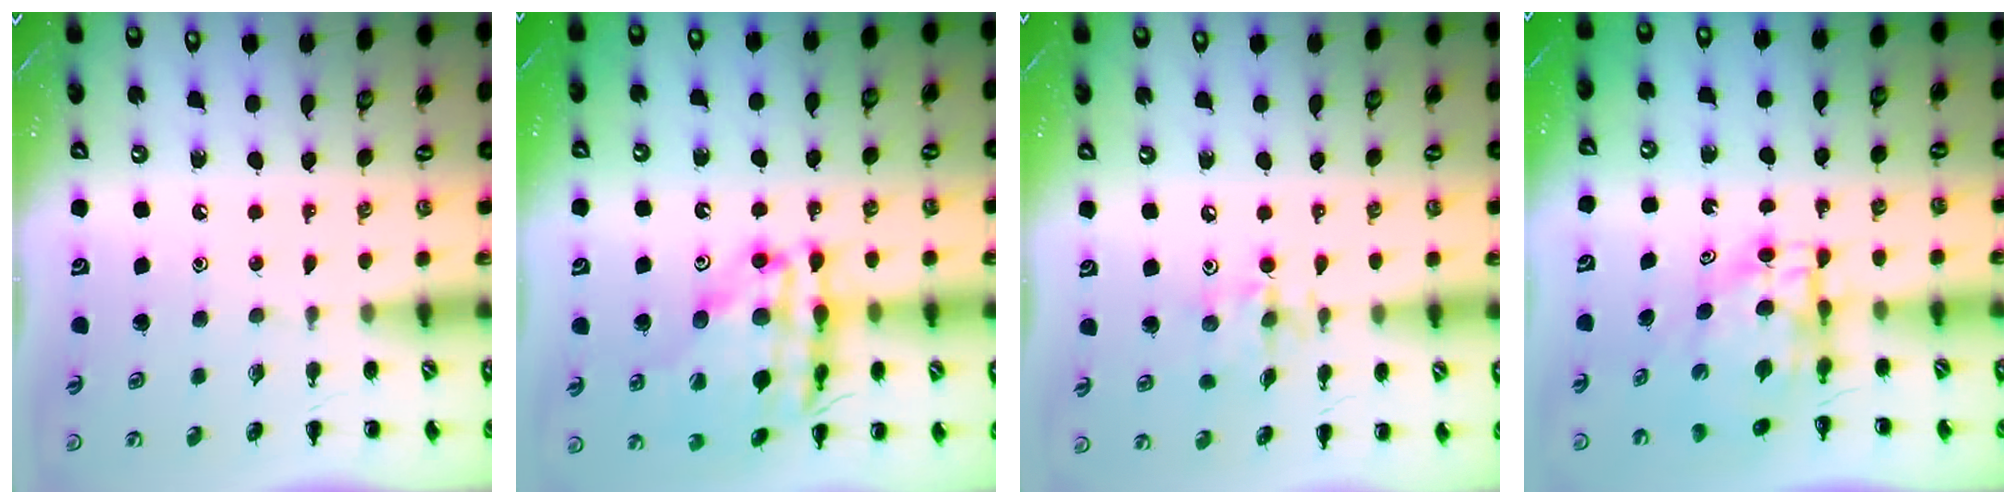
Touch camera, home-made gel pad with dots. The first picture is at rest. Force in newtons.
{"total": 21.4, "press": 21.1, "slide": 3.5}
{"total": 6.6, "press": 6.6, "slide": 0.5}
{"total": 5.7, "press": 5.6, "slide": 1.0}